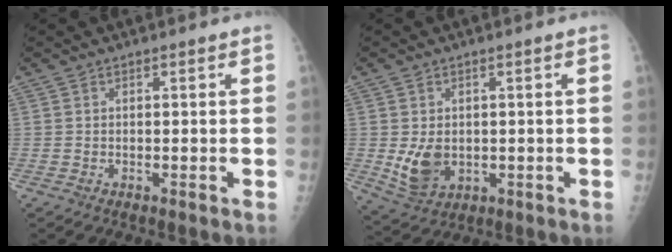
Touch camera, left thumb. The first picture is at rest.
{"total": 6.6, "force": [-0.3, 4.8, 4.5], "torque": [-0.069, -0.011, 0.011]}